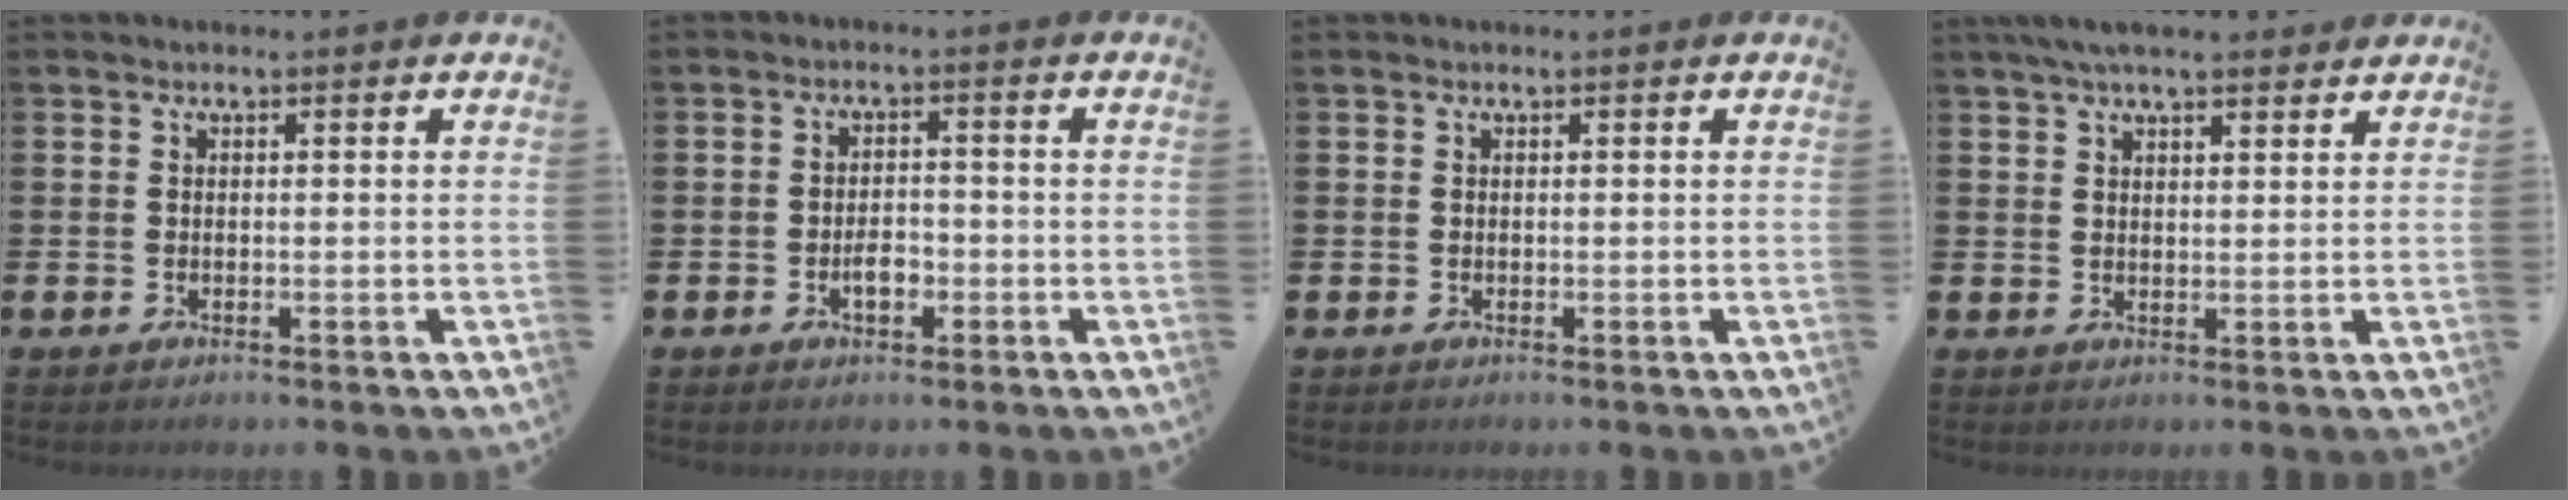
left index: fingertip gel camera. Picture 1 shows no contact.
{"total": 2.7, "force": [-1.0, 1.6, 2.0], "torque": [-0.027, 0.000, -0.022]}
{"total": 0.0}
{"total": 4.6, "force": [4.0, 1.0, 2.1], "torque": [-0.048, -0.004, 0.072]}